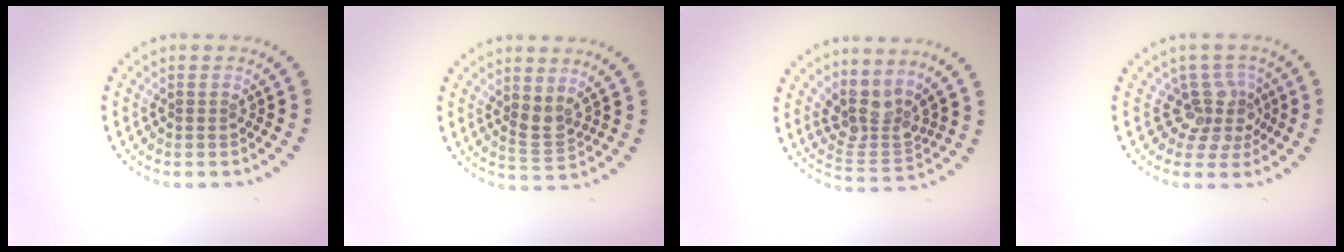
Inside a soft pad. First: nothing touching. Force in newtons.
{"total": 1.9, "press": 1.5, "slide": 1.0}
{"total": 3.8, "press": 2.9, "slide": 2.4}
{"total": 3.2, "press": 2.3, "slide": 2.2}